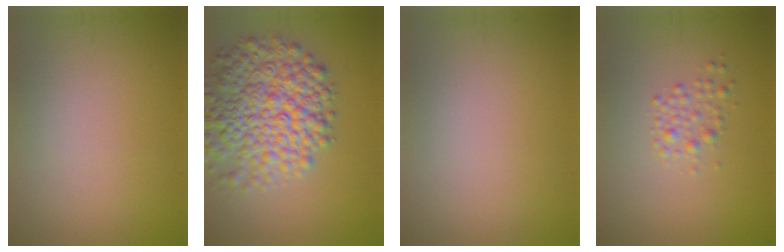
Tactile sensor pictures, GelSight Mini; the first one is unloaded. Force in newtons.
{"total": 9.0, "press": 9.0, "slide": 0.4}
{"total": 0.0}
{"total": 1.6, "press": 1.6, "slide": 0.1}